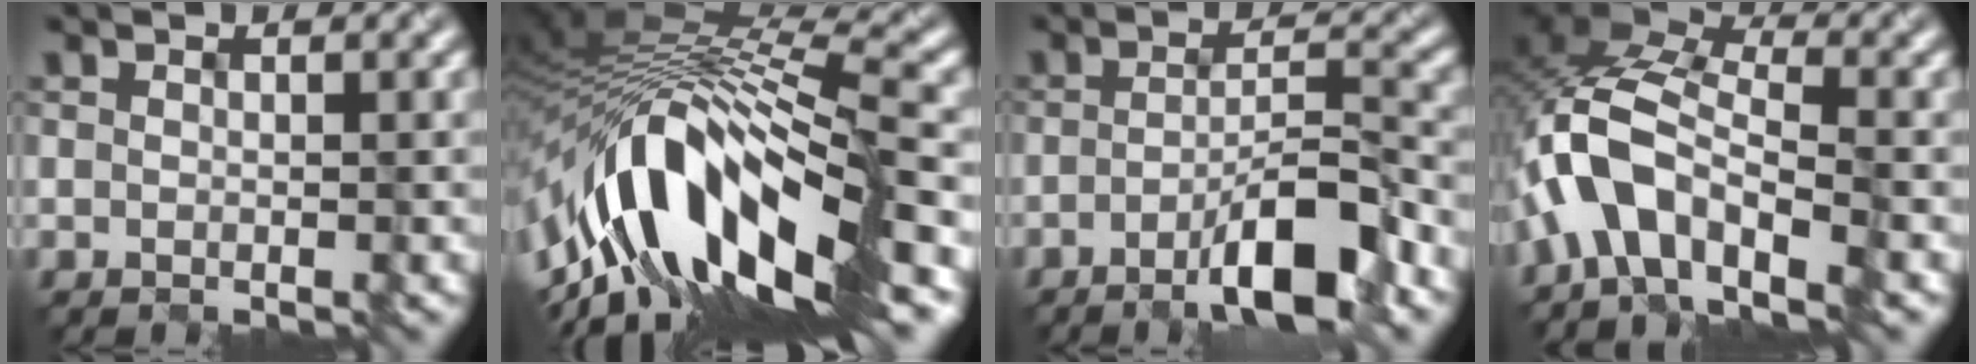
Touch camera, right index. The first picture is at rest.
{"total": 13.3, "force": [-5.7, 5.2, 10.9], "torque": [-0.184, 0.017, -0.095]}
{"total": 5.6, "force": [-3.1, 0.9, 4.6], "torque": [-0.075, 0.010, -0.053]}
{"total": 9.0, "force": [-4.0, 4.6, 6.6], "torque": [-0.129, 0.015, -0.083]}